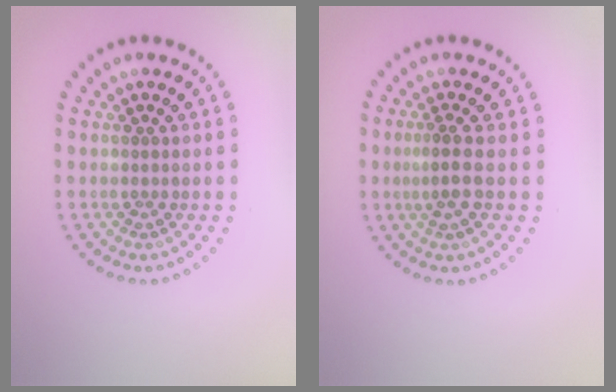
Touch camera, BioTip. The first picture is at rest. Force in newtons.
{"total": 1.9, "press": 1.6, "slide": 1.1}